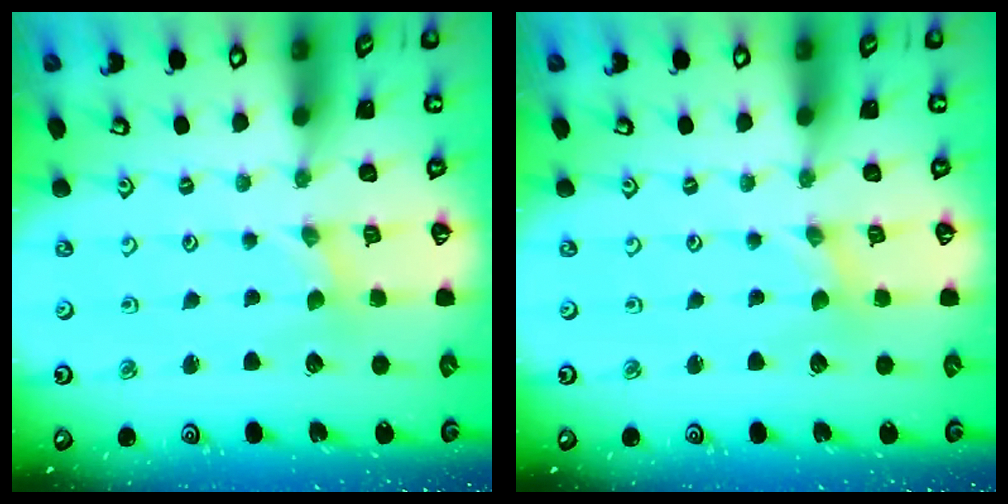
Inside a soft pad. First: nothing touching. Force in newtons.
{"total": 0.0}